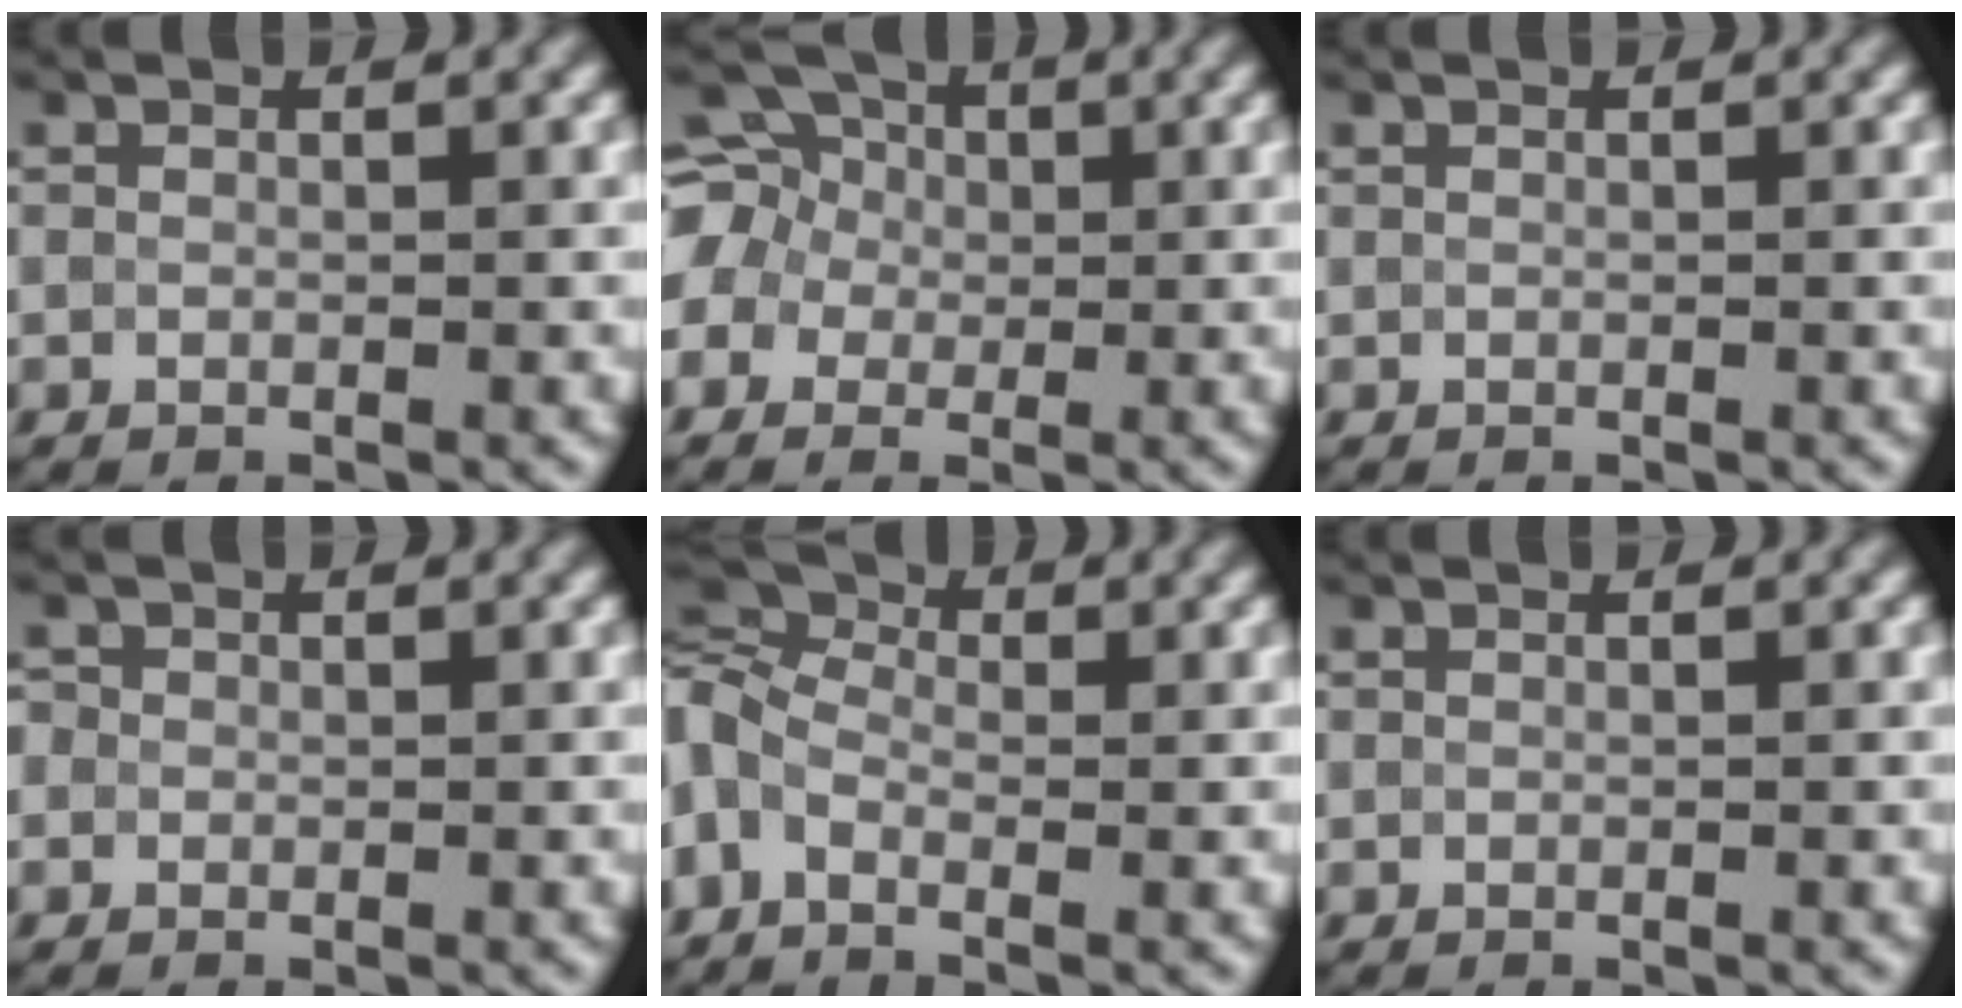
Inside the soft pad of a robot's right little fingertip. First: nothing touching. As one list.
[{"total": 8.4, "force": [0.3, 7.3, 4.1], "torque": [-0.108, 0.035, -0.044]}, {"total": 0.0}, {"total": 0.7, "force": [0.1, 0.7, 0.2], "torque": [-0.002, -0.002, -0.005]}, {"total": 6.4, "force": [-0.4, 4.1, 4.9], "torque": [-0.126, 0.023, -0.020]}, {"total": 0.0}]